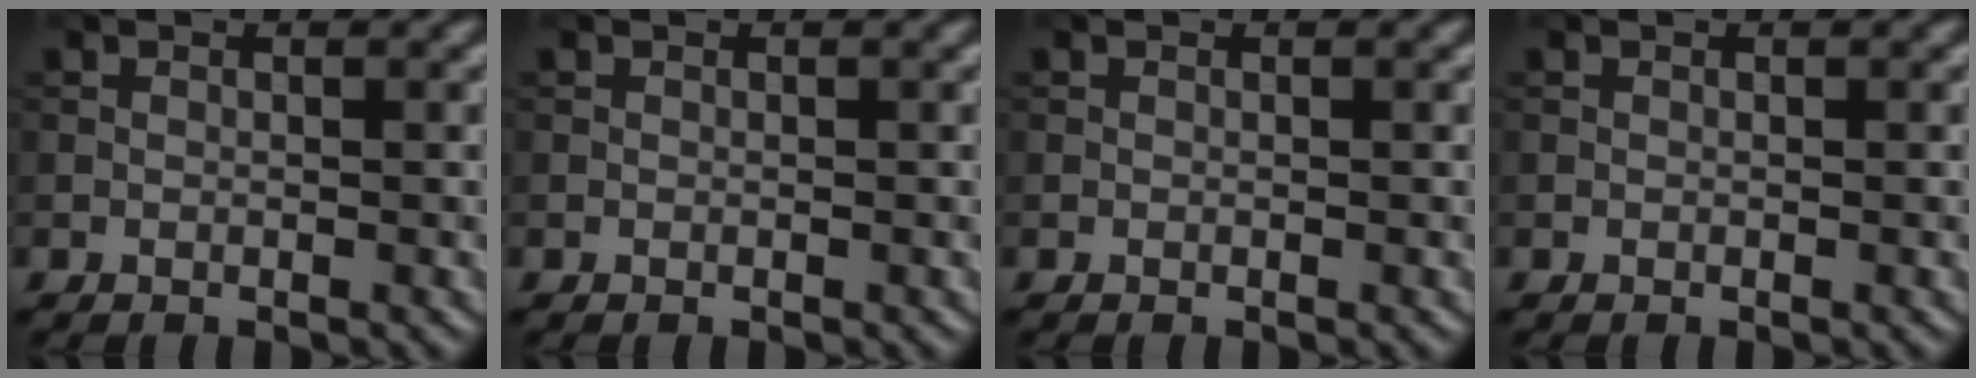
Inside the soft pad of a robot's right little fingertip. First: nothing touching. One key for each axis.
{"total": 0.0}
{"total": 0.0}
{"total": 0.0}